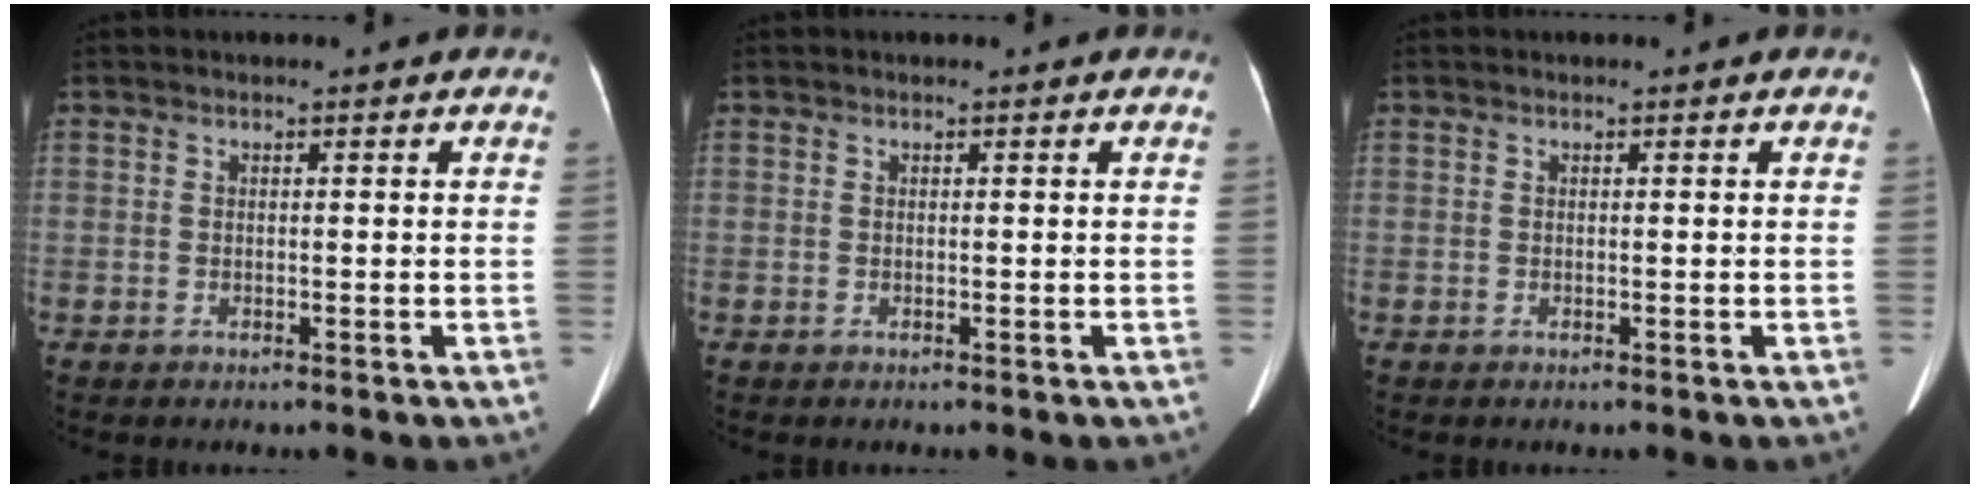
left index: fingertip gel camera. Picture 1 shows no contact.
{"total": 0.0}
{"total": 0.0}